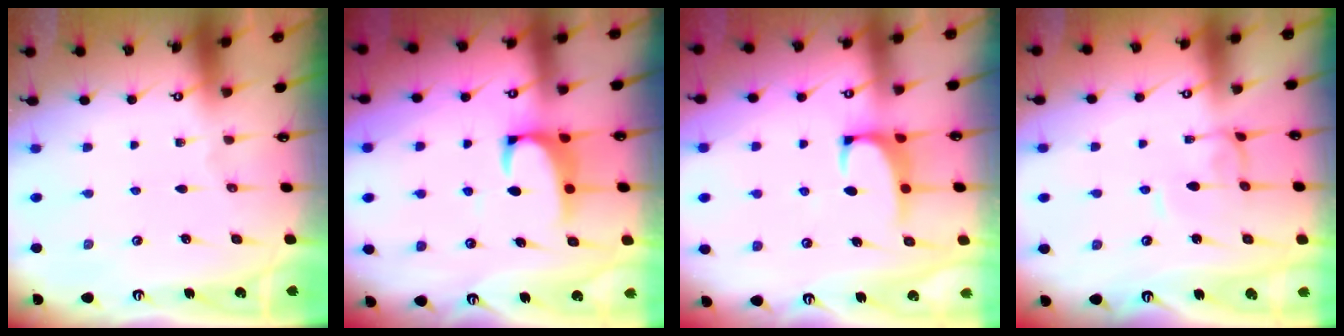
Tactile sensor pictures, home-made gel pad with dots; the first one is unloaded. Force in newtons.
{"total": 2.2, "press": 2.0, "slide": 0.9}
{"total": 2.0, "press": 1.7, "slide": 1.0}
{"total": 1.4, "press": 1.4, "slide": 0.2}